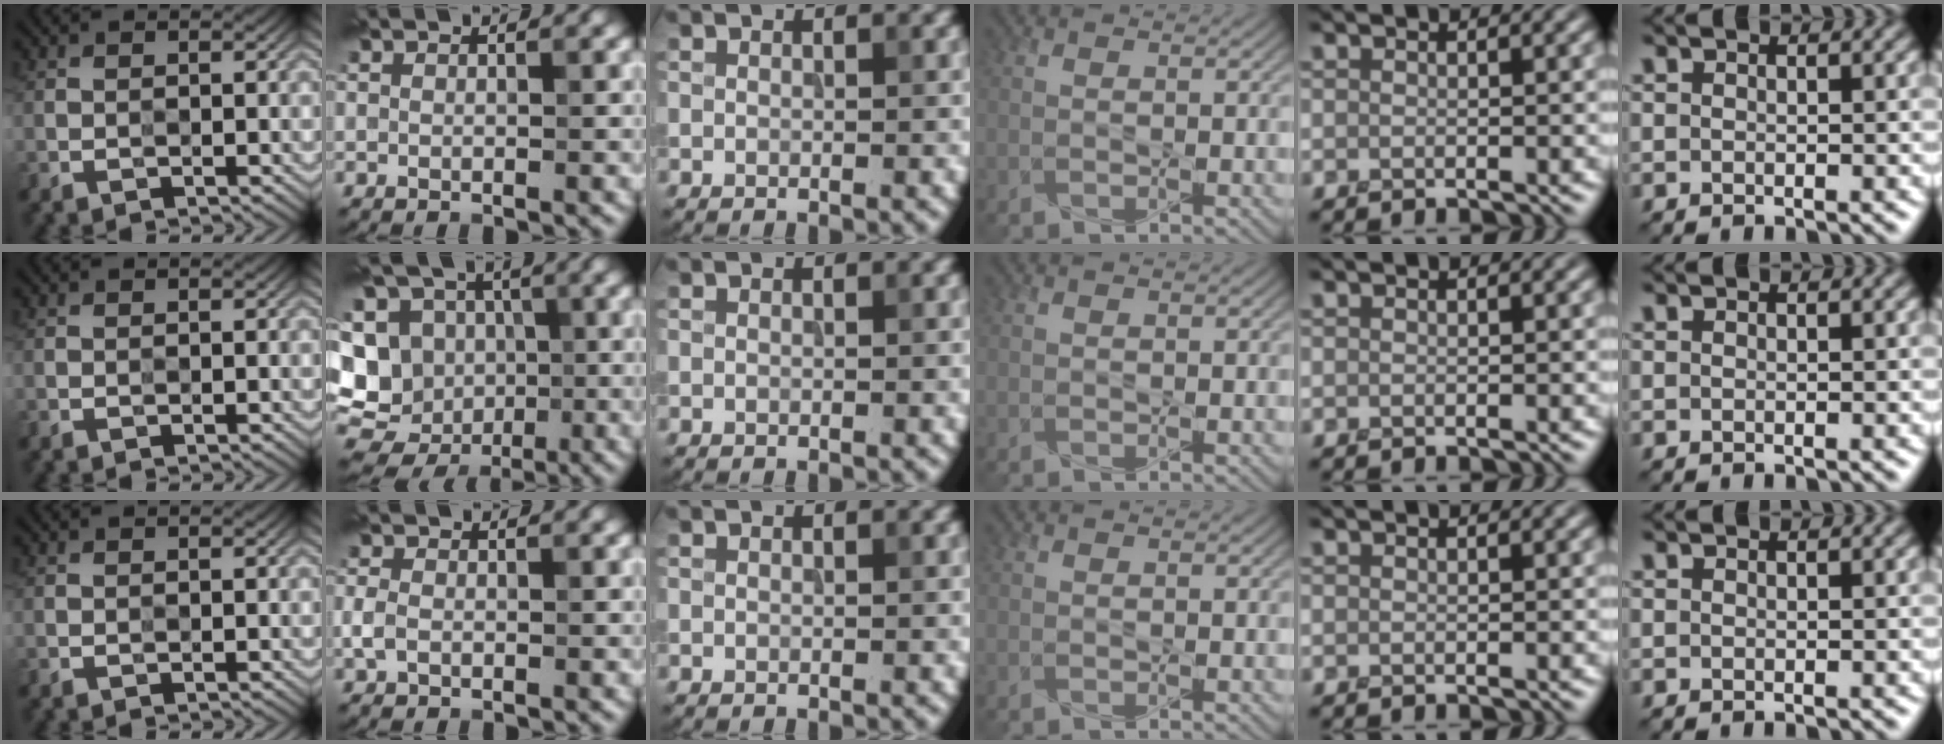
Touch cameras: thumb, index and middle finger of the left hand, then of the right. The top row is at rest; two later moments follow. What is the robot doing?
{"motion": "press", "object": "toy piano key"}